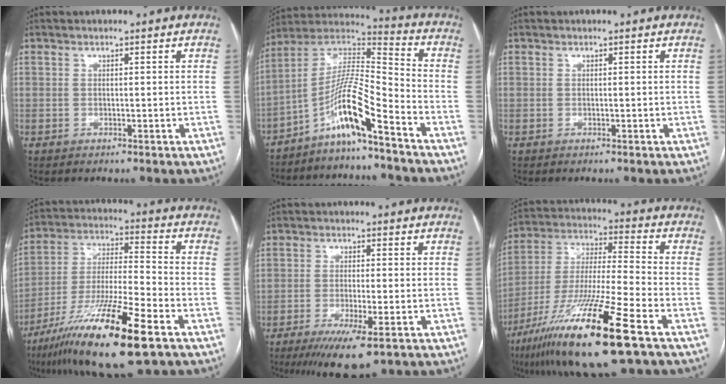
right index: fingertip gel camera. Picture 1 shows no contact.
{"total": 11.5, "force": [-7.4, 0.1, 8.9], "torque": [-0.173, 0.015, -0.141]}
{"total": 0.0}
{"total": 20.0, "force": [-11.3, 1.7, 16.4], "torque": [-0.310, -0.045, -0.202]}
{"total": 8.2, "force": [-4.7, 1.0, 6.6], "torque": [-0.113, -0.023, -0.073]}
{"total": 21.4, "force": [-11.8, 0.9, 17.9], "torque": [-0.354, -0.050, -0.216]}